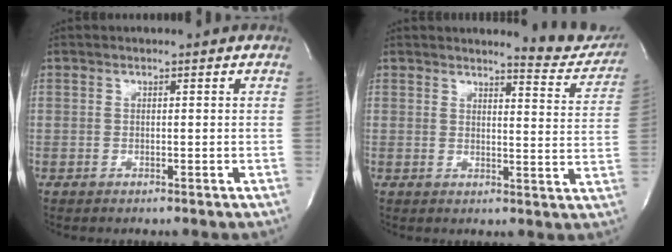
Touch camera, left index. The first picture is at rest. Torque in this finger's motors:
{"motor_torque": [-0.71, -0.68, 0.18, 0.03]}